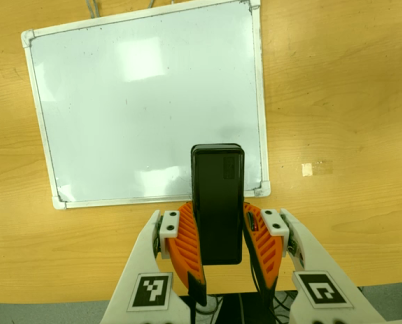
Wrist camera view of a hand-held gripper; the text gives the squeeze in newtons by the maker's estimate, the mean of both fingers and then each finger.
{"total": 6.5, "left": 5.6, "right": 7.3}